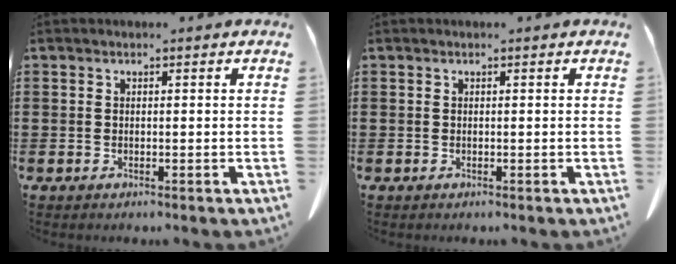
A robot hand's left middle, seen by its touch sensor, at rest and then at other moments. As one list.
[{"total": 0.0}]